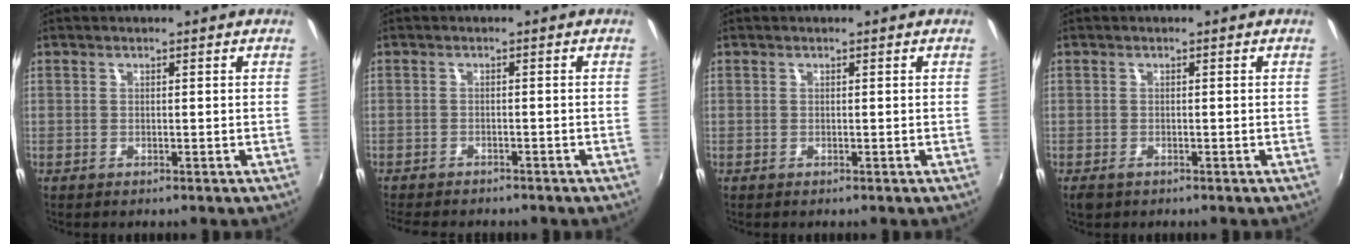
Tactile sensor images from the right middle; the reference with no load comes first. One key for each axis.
{"total": 7.2, "fx": -6.2, "fy": 2.0, "fz": 2.9, "tx": -0.072, "ty": -0.018, "tz": -0.094}
{"total": 0.0}
{"total": 2.3, "fx": -1.5, "fy": 1.3, "fz": 1.2, "tx": -0.024, "ty": -0.009, "tz": -0.026}